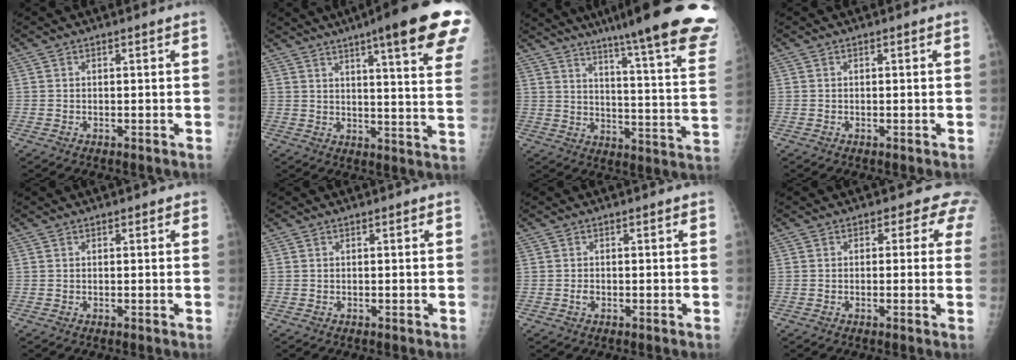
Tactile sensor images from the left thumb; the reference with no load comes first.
{"total": 22.2, "force": [13.6, 2.9, 17.3], "torque": [-0.214, -0.044, 0.165]}
{"total": 29.9, "force": [23.8, 2.4, 18.0], "torque": [-0.208, -0.135, 0.303]}
{"total": 0.0}
{"total": 0.7, "force": [0.3, 0.5, 0.4], "torque": [0.003, 0.001, -0.002]}
{"total": 0.0}
{"total": 1.0, "force": [-0.4, 0.7, 0.6], "torque": [-0.006, 0.001, -0.008]}
{"total": 3.5, "force": [1.8, 2.5, 1.7], "torque": [0.010, -0.004, -0.005]}